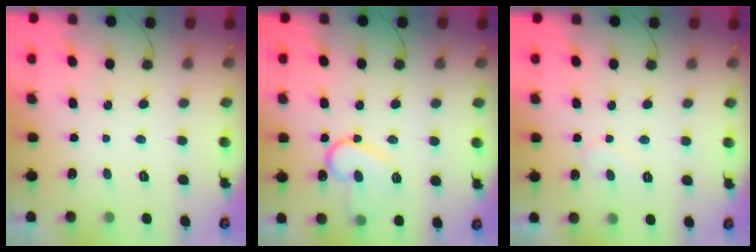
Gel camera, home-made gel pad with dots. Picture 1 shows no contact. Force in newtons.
{"total": 14.5, "press": 14.5, "slide": 1.3}
{"total": 4.4, "press": 4.4, "slide": 0.4}